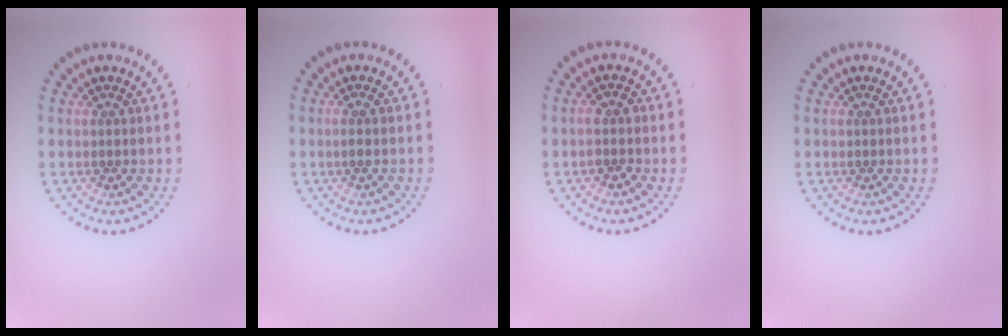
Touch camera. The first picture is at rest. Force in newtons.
{"total": 0.6, "press": 0.2, "slide": 0.6}
{"total": 1.4, "press": 1.3, "slide": 0.5}
{"total": 0.0}